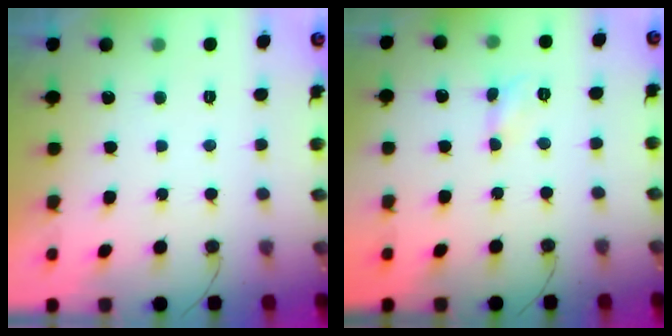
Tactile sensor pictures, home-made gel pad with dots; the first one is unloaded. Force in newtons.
{"total": 2.8, "press": 2.8, "slide": 0.4}